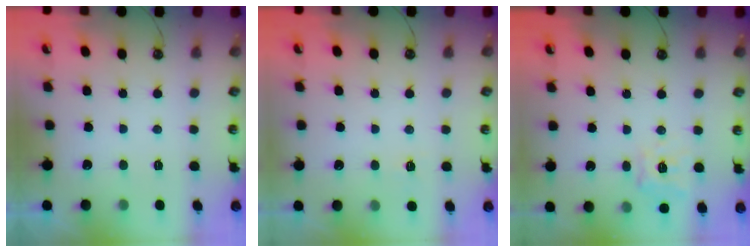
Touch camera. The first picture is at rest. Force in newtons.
{"total": 2.7, "press": 2.7, "slide": 0.3}
{"total": 12.2, "press": 12.1, "slide": 1.5}